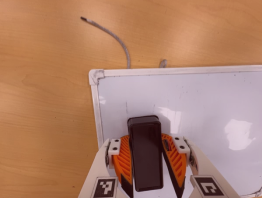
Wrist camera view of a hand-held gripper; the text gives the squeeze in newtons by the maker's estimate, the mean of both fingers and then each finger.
{"total": 15.3, "left": 15.3, "right": 15.2}